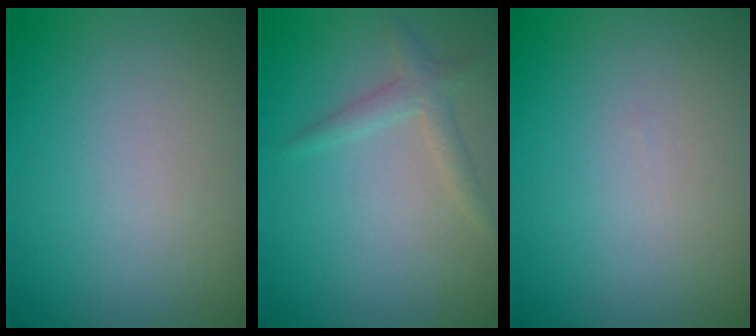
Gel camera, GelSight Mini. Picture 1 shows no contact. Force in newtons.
{"total": 1.7, "press": 1.7, "slide": 0.0}
{"total": 0.0}